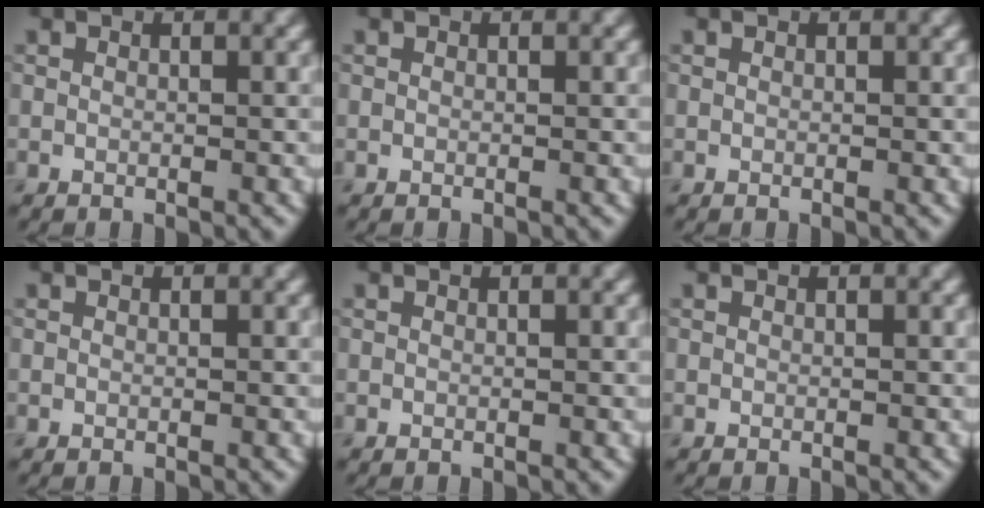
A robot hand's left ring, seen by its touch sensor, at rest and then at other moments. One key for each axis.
{"total": 0.0}
{"total": 0.0}
{"total": 0.0}
{"total": 0.0}
{"total": 0.0}